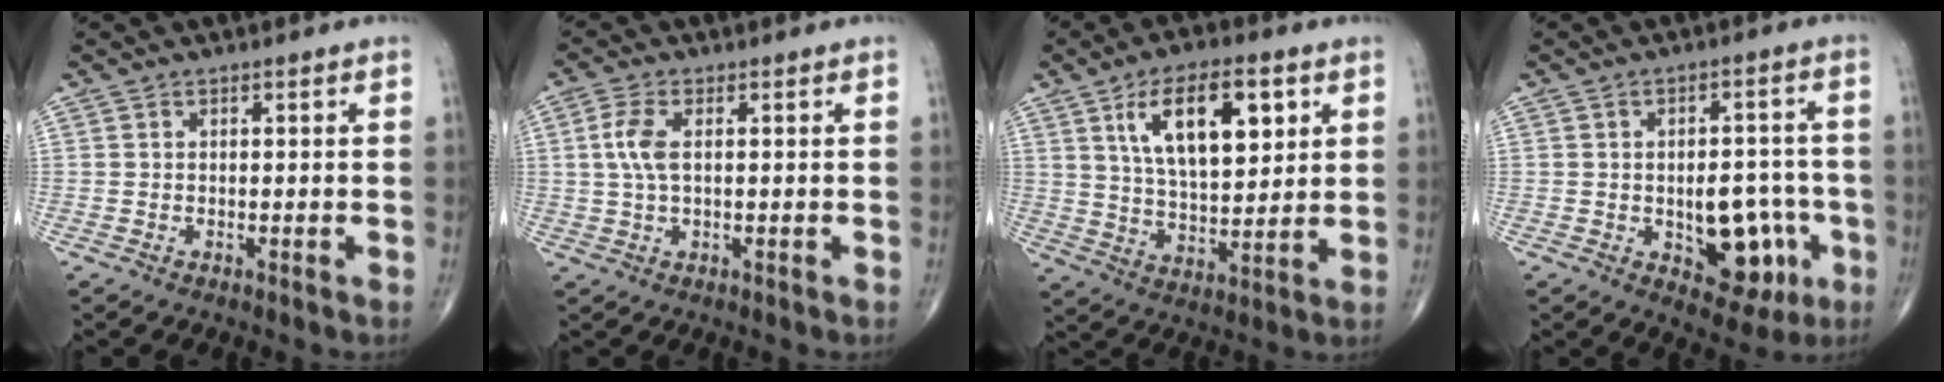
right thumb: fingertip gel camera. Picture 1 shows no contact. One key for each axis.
{"total": 4.8, "fx": 0.8, "fy": 2.1, "fz": 4.2, "tx": -0.109, "ty": 0.006, "tz": 0.015}
{"total": 15.5, "fx": 6.0, "fy": 6.9, "fz": 12.5, "tx": -0.185, "ty": -0.022, "tz": 0.109}
{"total": 12.0, "fx": -3.2, "fy": 7.0, "fz": 9.2, "tx": -0.080, "ty": 0.021, "tz": -0.029}